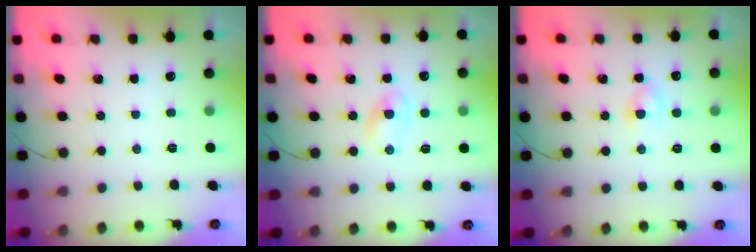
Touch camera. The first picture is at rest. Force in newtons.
{"total": 2.6, "press": 2.3, "slide": 1.1}
{"total": 2.4, "press": 2.2, "slide": 1.0}